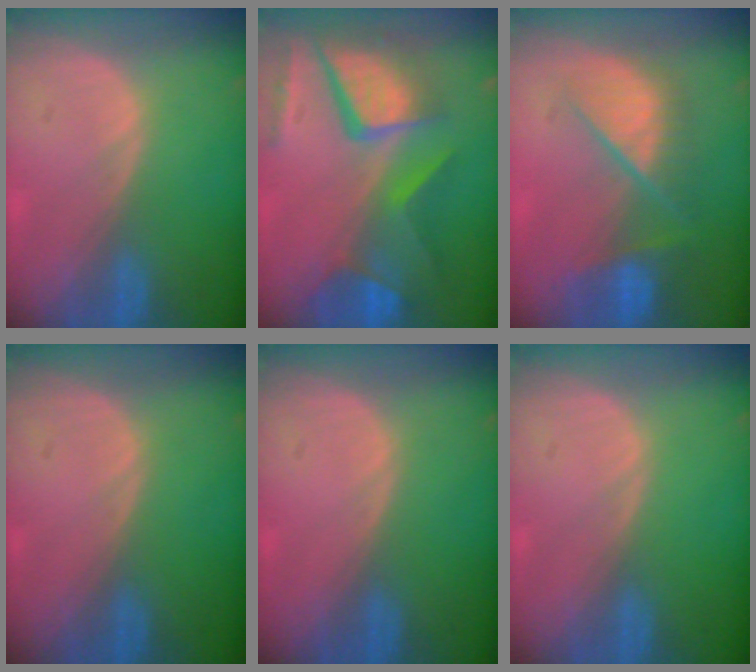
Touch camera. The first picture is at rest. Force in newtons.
{"total": 12.1, "press": 9.9, "slide": 7.0}
{"total": 9.1, "press": 8.0, "slide": 4.3}
{"total": 0.0}
{"total": 0.0}
{"total": 0.0}